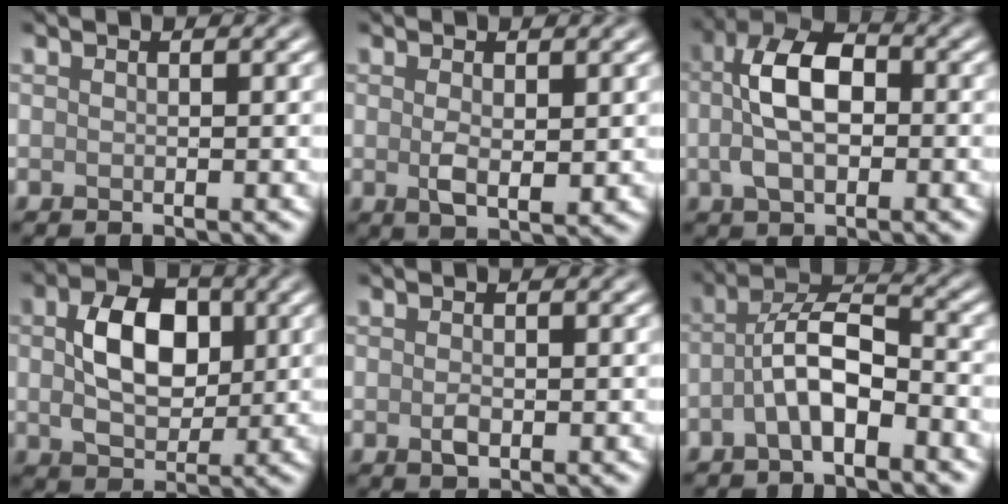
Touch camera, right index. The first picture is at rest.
{"total": 2.6, "force": [0.2, 1.3, 2.3], "torque": [-0.045, -0.006, 0.007]}
{"total": 6.4, "force": [0.0, 3.5, 5.3], "torque": [-0.101, 0.011, -0.011]}
{"total": 6.6, "force": [1.1, 4.3, 4.9], "torque": [-0.091, 0.002, 0.015]}
{"total": 1.3, "force": [-0.2, 0.7, 1.1], "torque": [-0.020, -0.001, -0.003]}
{"total": 4.9, "force": [-1.8, 1.8, 4.2], "torque": [-0.079, 0.016, -0.041]}